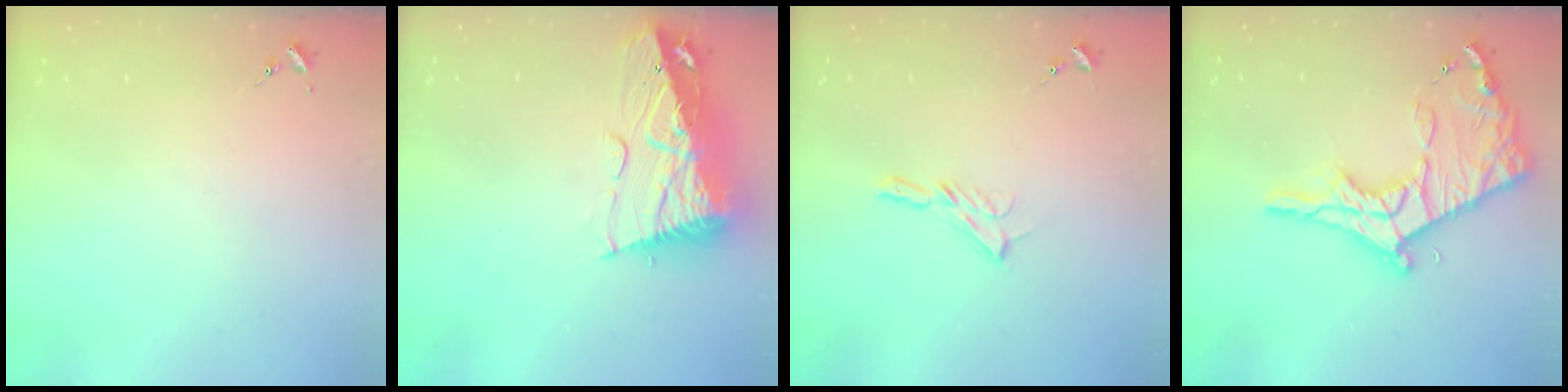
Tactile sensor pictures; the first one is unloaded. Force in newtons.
{"total": 16.3, "press": 16.1, "slide": 2.0}
{"total": 5.9, "press": 5.9, "slide": 0.5}
{"total": 21.0, "press": 20.9, "slide": 1.8}